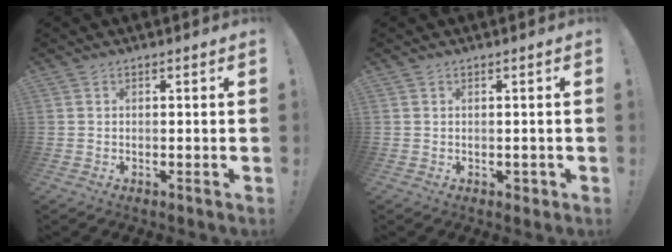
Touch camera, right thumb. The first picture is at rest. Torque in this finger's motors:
{"motor_torque": [0.21, 0.31, -0.17, 0.08, 0.05]}